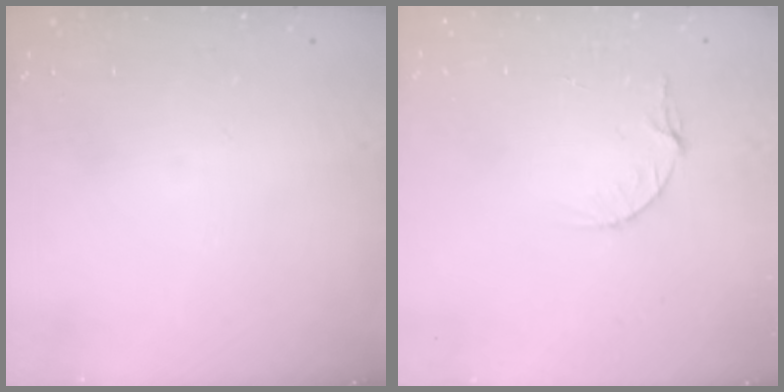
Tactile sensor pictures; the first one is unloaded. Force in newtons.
{"total": 3.4, "press": 3.4, "slide": 0.4}